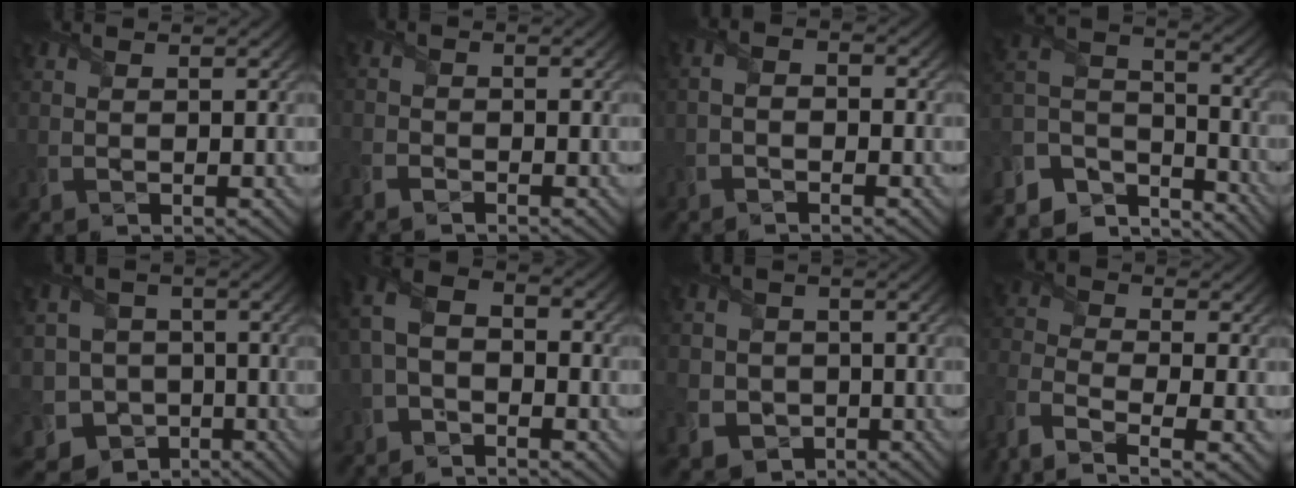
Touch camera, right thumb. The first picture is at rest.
{"total": 2.7, "force": [-2.3, 1.2, 0.6], "torque": [-0.017, -0.003, -0.053]}
{"total": 1.9, "force": [-1.4, 0.9, 0.9], "torque": [-0.010, 0.009, -0.033]}
{"total": 10.3, "force": [-7.8, 5.3, 4.2], "torque": [-0.112, -0.011, -0.149]}
{"total": 10.7, "force": [-4.3, 9.4, 2.5], "torque": [-0.094, -0.017, -0.094]}
{"total": 6.4, "force": [-2.1, 4.3, 4.2], "torque": [-0.100, 0.000, -0.055]}
{"total": 6.2, "force": [-1.6, 5.8, 1.1], "torque": [-0.053, -0.004, -0.057]}
{"total": 10.5, "force": [-7.3, 3.9, 6.4], "torque": [-0.158, -0.027, -0.147]}